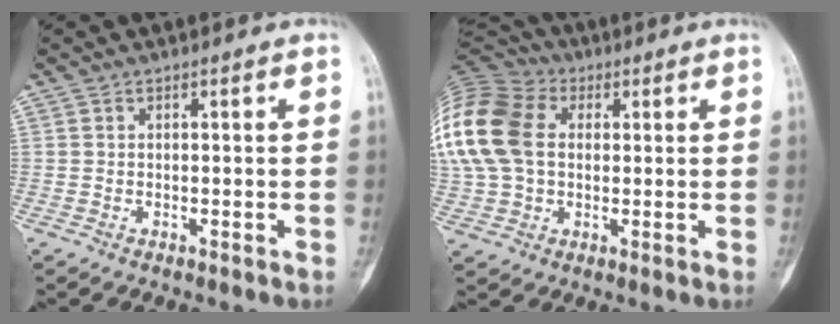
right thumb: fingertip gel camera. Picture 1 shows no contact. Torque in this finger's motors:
{"motor_torque": [-0.61, 2.07, 2.05, 0.12, 0.58]}